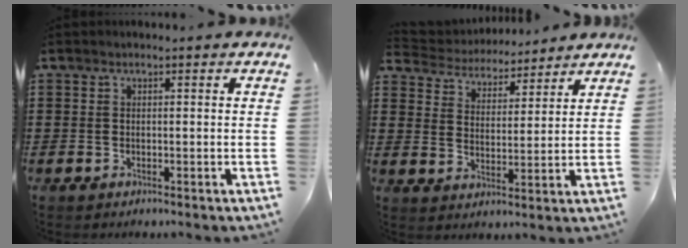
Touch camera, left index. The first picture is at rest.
{"total": 4.4, "force": [4.3, 0.8, -0.2], "torque": [-0.023, -0.027, 0.072]}